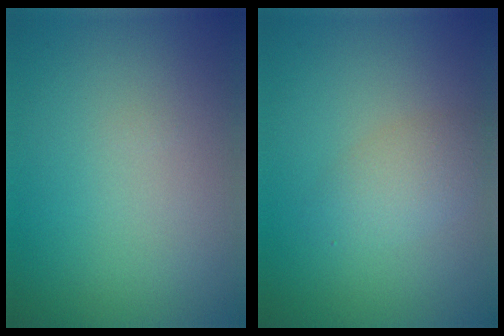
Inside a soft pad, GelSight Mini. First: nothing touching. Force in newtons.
{"total": 2.3, "press": 2.3, "slide": 0.1}